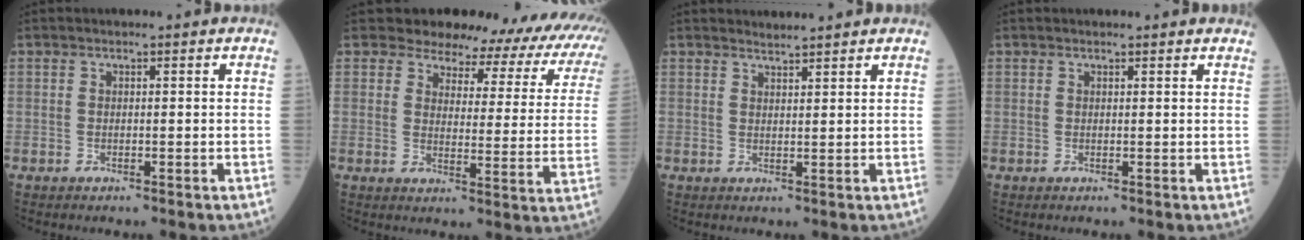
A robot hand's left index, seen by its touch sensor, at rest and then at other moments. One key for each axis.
{"total": 18.4, "fx": 16.5, "fy": 6.2, "fz": 5.3, "tx": -0.030, "ty": -0.052, "tz": 0.156}
{"total": 2.3, "fx": 2.3, "fy": -0.2, "fz": 0.2, "tx": -0.007, "ty": 0.009, "tz": 0.042}
{"total": 3.0, "fx": 2.9, "fy": 0.4, "fz": 0.7, "tx": -0.013, "ty": 0.010, "tz": 0.027}